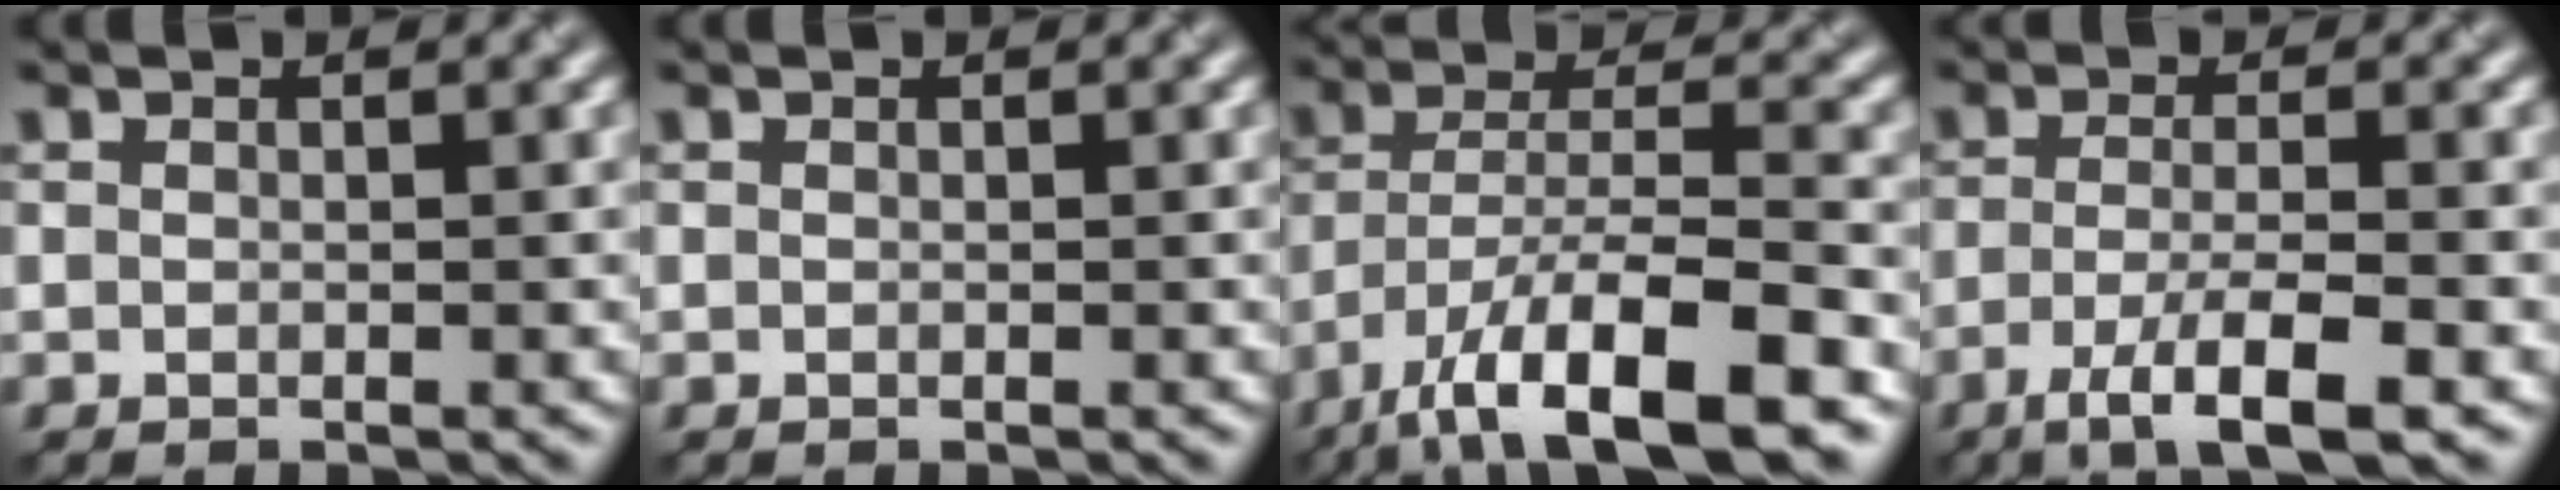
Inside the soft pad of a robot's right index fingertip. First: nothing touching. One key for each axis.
{"total": 0.0}
{"total": 11.2, "fx": -7.1, "fy": 2.9, "fz": 8.1, "tx": -0.133, "ty": 0.005, "tz": -0.128}
{"total": 5.2, "fx": -2.6, "fy": 1.0, "fz": 4.4, "tx": -0.077, "ty": -0.004, "tz": -0.050}